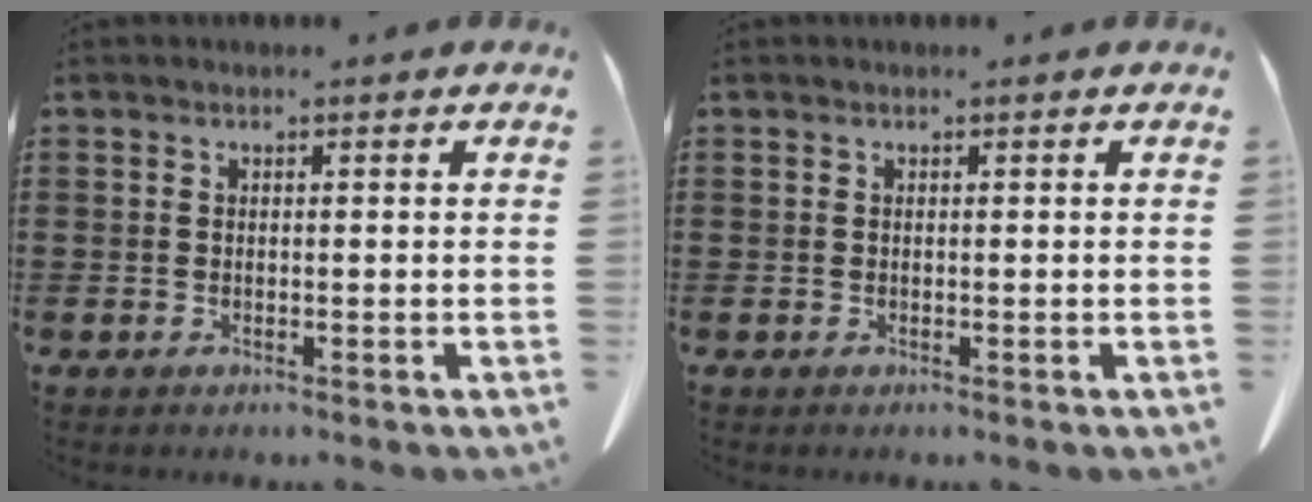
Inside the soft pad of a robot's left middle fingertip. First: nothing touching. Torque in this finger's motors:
{"motor_torque": [-0.40, 0.40, 0.00, -0.01]}